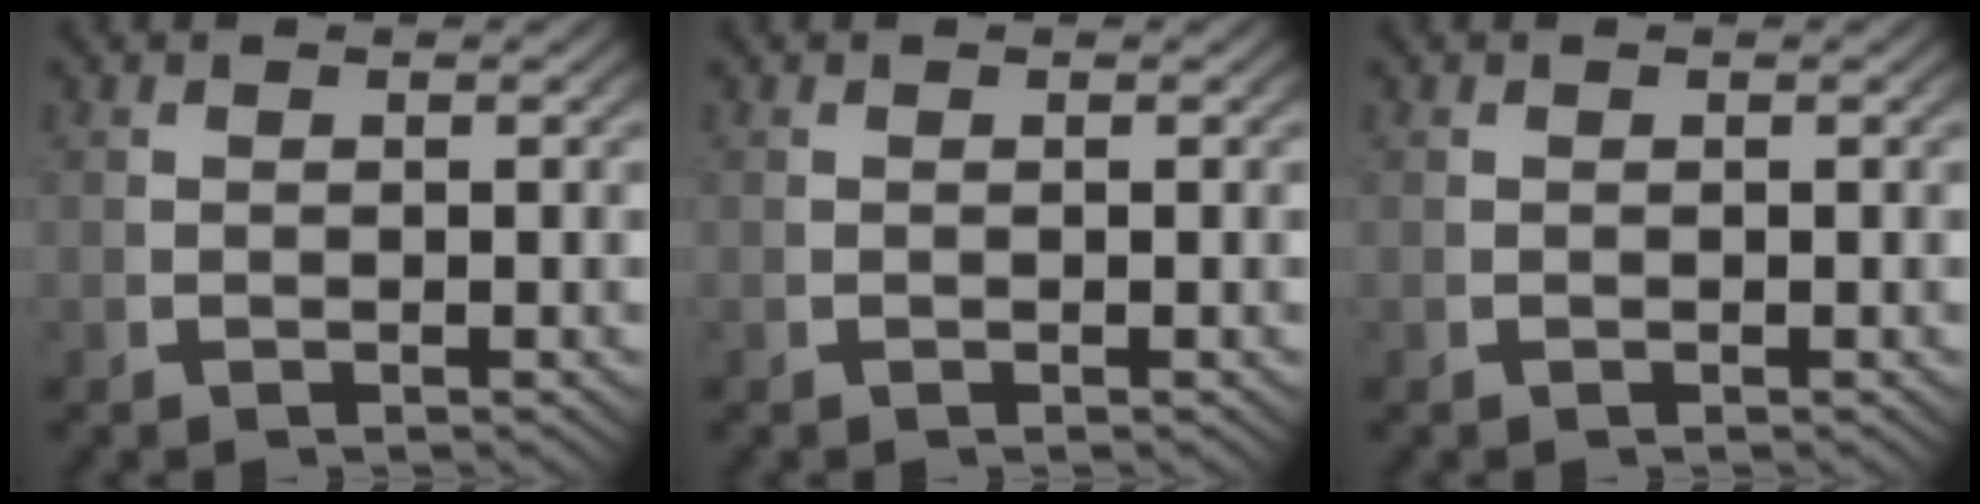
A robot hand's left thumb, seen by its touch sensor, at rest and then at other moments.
{"total": 0.0}
{"total": 0.0}